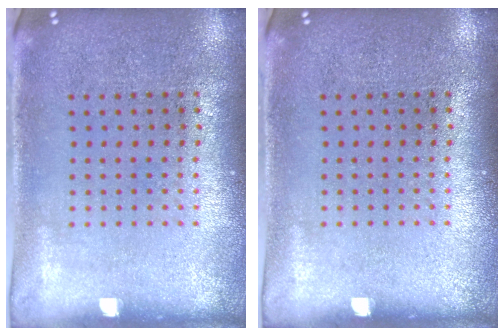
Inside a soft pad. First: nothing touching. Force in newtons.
{"total": 0.0}